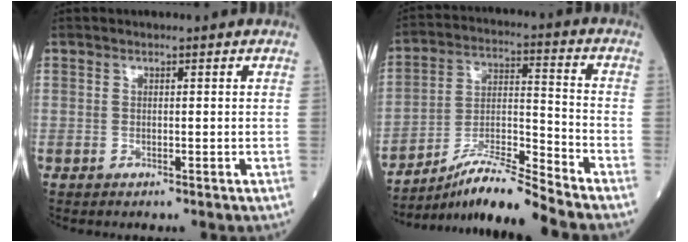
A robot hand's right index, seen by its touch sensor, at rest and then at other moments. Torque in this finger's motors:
{"motor_torque": [-0.19, -0.66, 0.27, 0.03]}